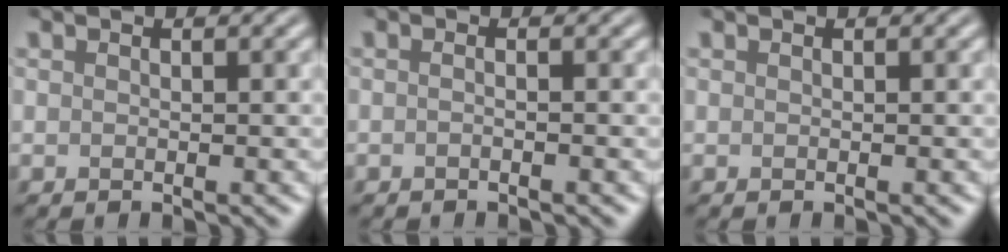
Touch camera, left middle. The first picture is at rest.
{"total": 0.8, "force": [-0.3, 0.3, 0.6], "torque": [-0.003, -0.004, -0.011]}
{"total": 0.0}